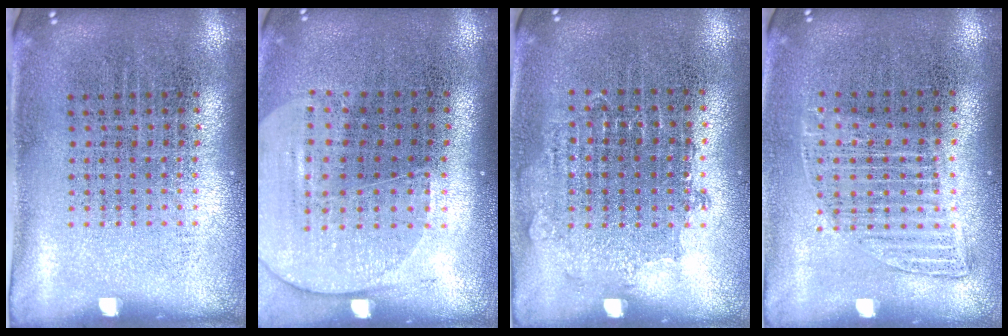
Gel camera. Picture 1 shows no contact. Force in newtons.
{"total": 1.7, "press": 1.5, "slide": 0.7}
{"total": 0.5, "press": 0.5, "slide": 0.1}
{"total": 1.1, "press": 1.0, "slide": 0.5}